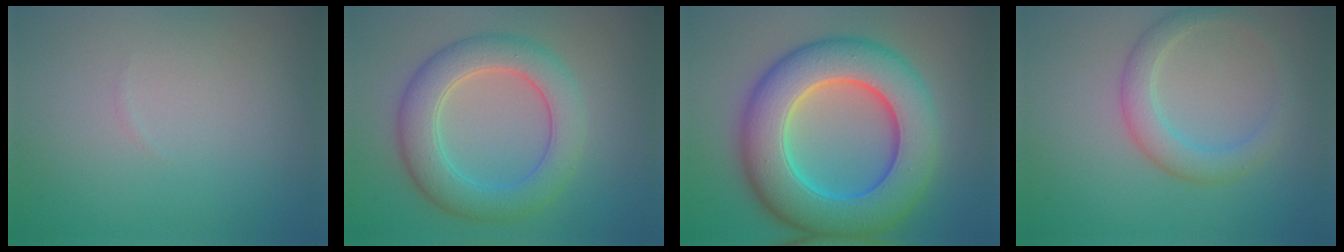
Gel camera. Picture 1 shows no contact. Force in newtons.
{"total": 6.1, "press": 6.1, "slide": 0.1}
{"total": 12.0, "press": 12.0, "slide": 0.5}
{"total": 3.0, "press": 3.0, "slide": 0.1}